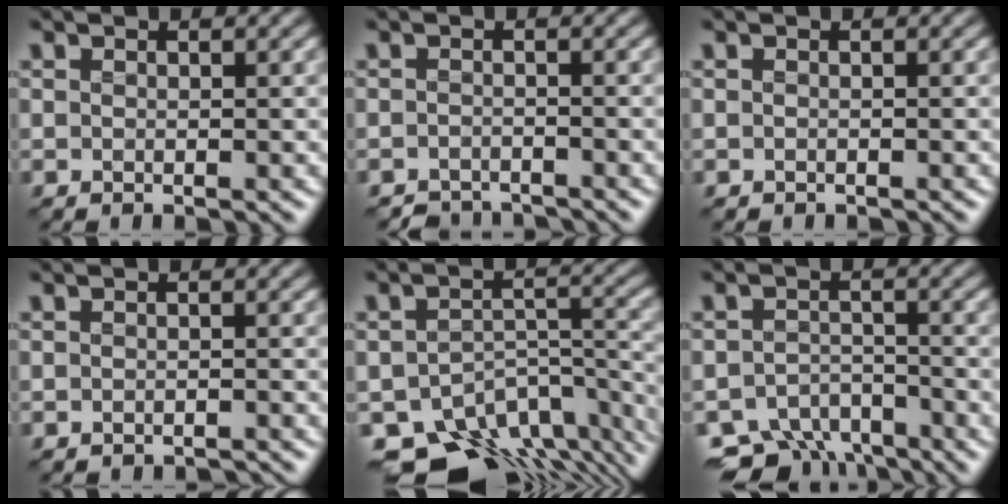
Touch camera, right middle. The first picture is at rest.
{"total": 2.6, "force": [-2.5, 0.2, -0.2], "torque": [0.008, -0.004, -0.040]}
{"total": 0.0}
{"total": 1.3, "force": [-1.3, 0.1, 0.1], "torque": [0.002, -0.005, -0.021]}
{"total": 11.7, "force": [-8.8, 5.6, 5.2], "torque": [-0.093, -0.018, -0.104]}
{"total": 7.3, "force": [-6.3, 3.0, 2.1], "torque": [-0.027, -0.014, -0.100]}